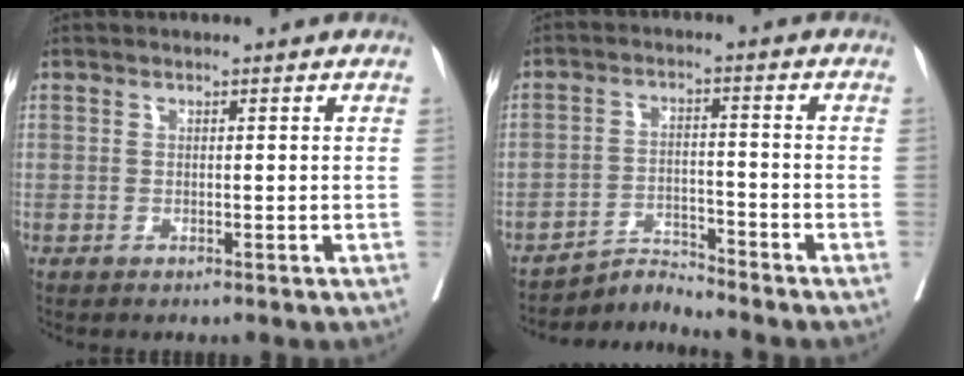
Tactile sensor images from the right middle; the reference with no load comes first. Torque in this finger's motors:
{"motor_torque": [-0.05, 0.09, -0.09, -0.01]}